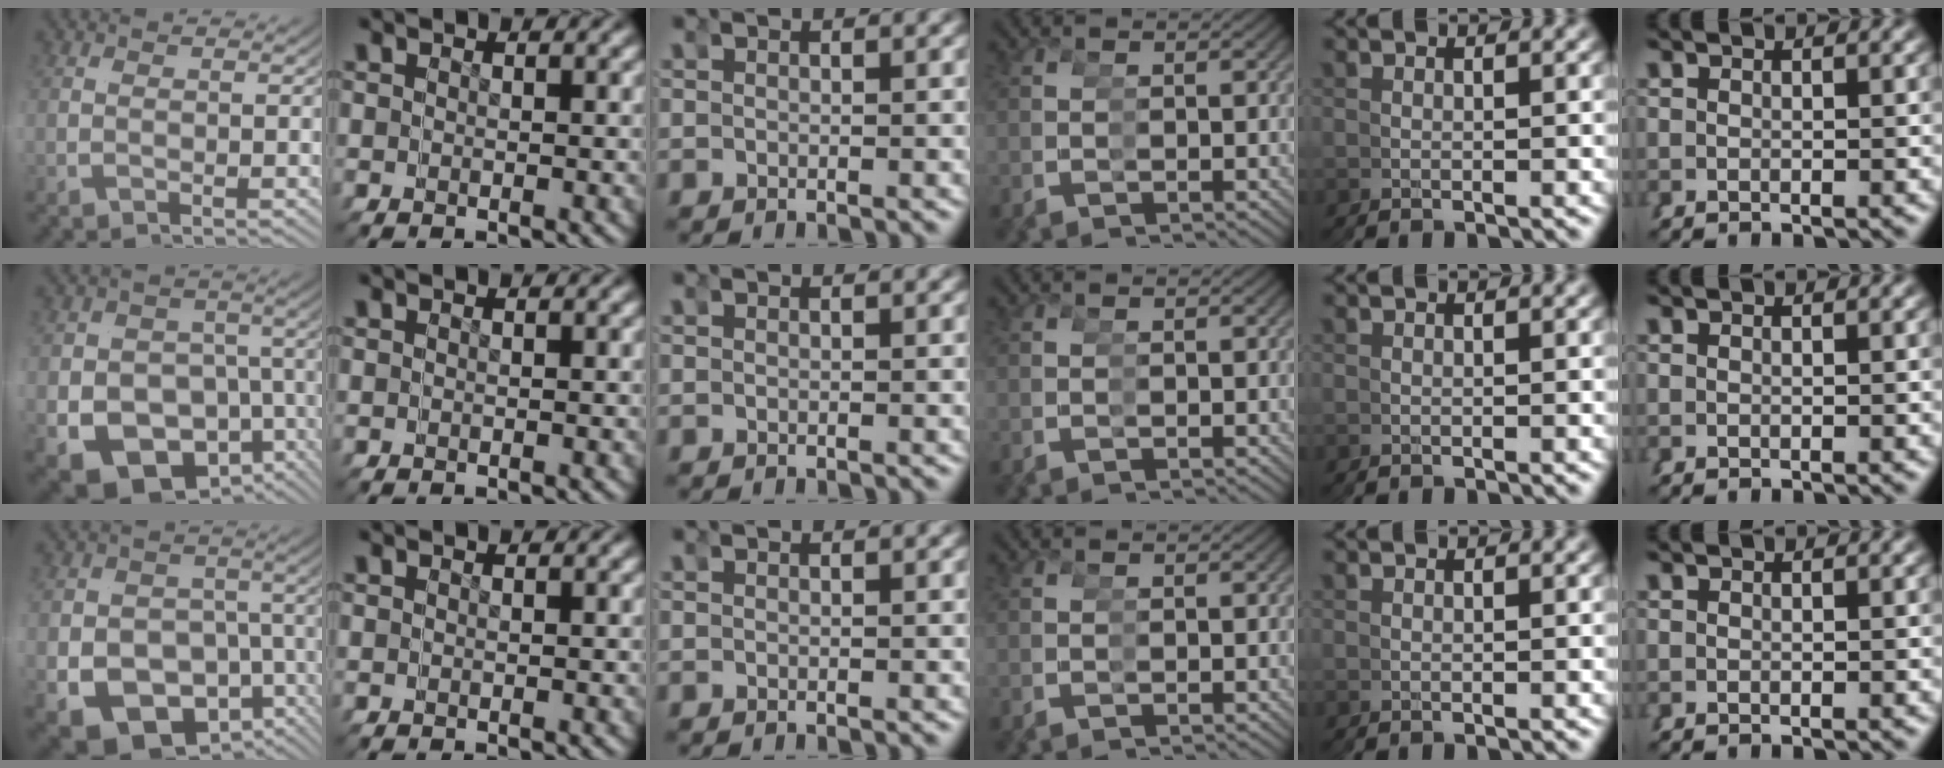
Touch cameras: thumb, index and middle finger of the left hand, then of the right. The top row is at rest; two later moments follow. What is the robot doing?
{"motion": "grasp_and_lifting", "object": "bandage"}